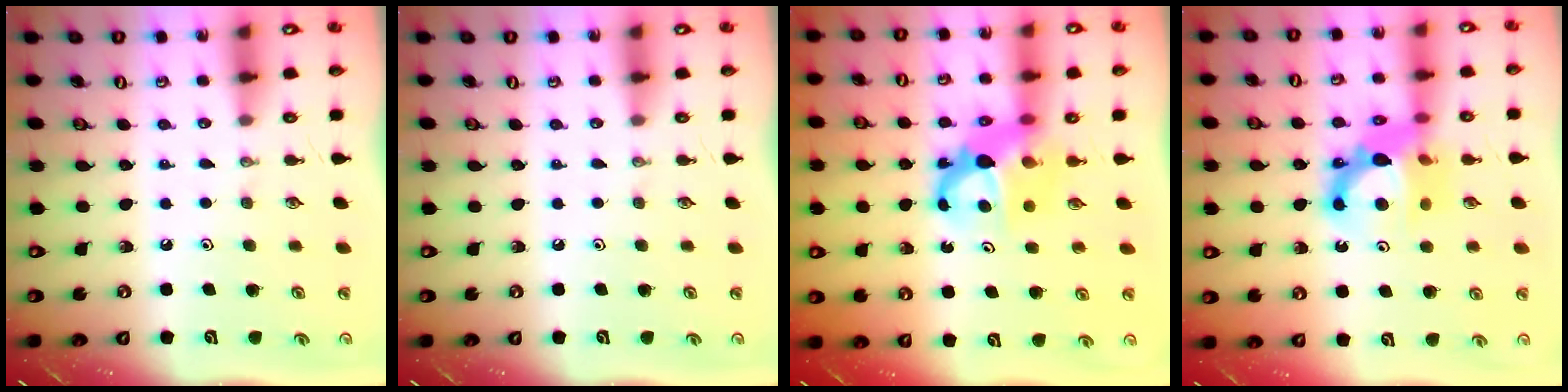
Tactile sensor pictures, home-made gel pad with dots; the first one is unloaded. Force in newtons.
{"total": 0.0}
{"total": 7.1, "press": 7.1, "slide": 0.5}
{"total": 12.7, "press": 12.5, "slide": 2.1}